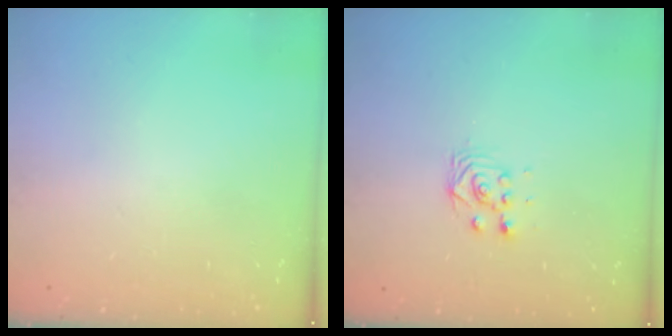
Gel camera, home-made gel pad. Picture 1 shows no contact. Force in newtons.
{"total": 2.8, "press": 2.5, "slide": 1.3}